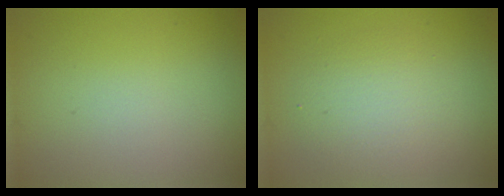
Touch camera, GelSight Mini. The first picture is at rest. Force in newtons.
{"total": 3.4, "press": 3.4, "slide": 0.2}